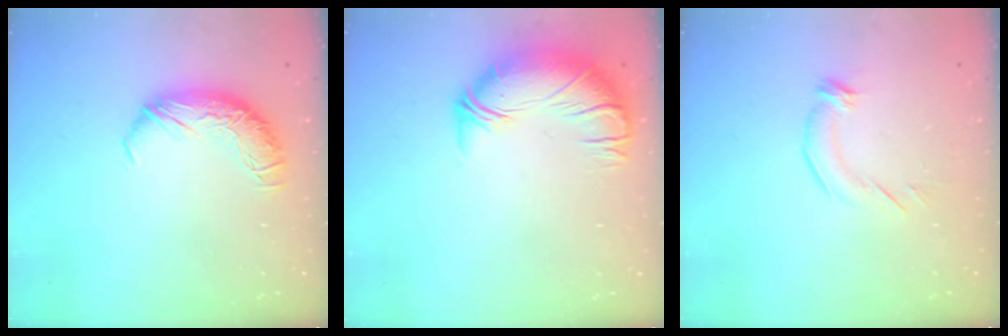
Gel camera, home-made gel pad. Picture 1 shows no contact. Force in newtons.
{"total": 2.7, "press": 0.3, "slide": 2.7}
{"total": 3.0, "press": 2.6, "slide": 1.5}